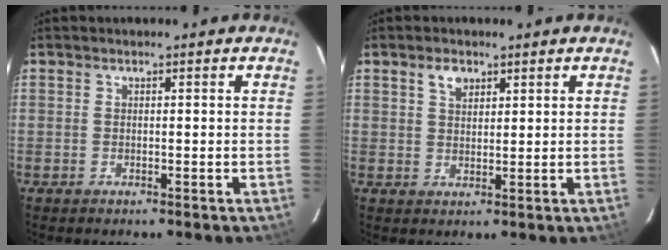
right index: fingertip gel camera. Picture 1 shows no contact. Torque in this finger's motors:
{"motor_torque": [0.01, 0.00, 0.02, 0.01]}